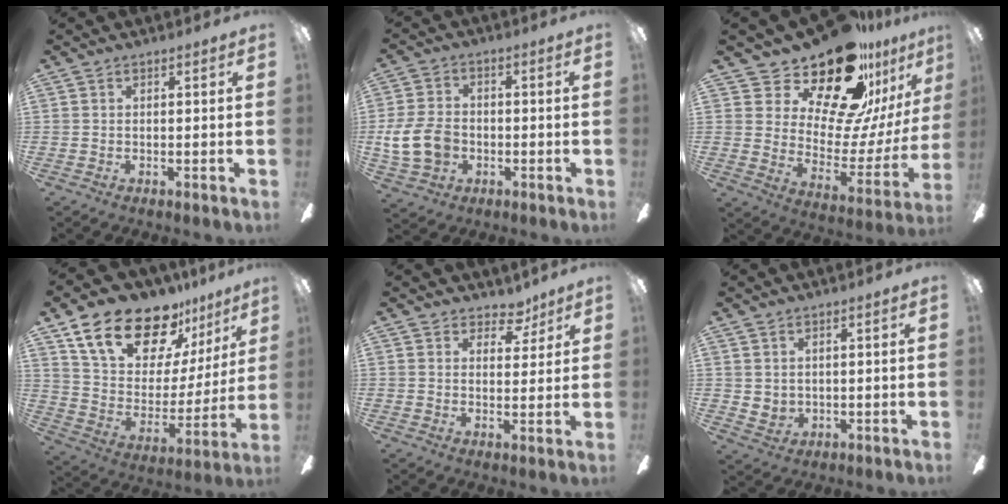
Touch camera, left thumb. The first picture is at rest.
{"total": 11.8, "force": [-2.2, 8.9, 7.4], "torque": [-0.163, 0.018, -0.038]}
{"total": 24.3, "force": [19.8, 8.7, 11.2], "torque": [-0.178, -0.146, 0.344]}
{"total": 21.0, "force": [15.6, 9.9, 10.0], "torque": [-0.177, -0.103, 0.280]}
{"total": 5.4, "force": [4.1, 3.2, 1.5], "torque": [-0.011, -0.022, 0.071]}
{"total": 3.2, "force": [2.2, 2.3, 0.3], "torque": [-0.013, -0.008, 0.042]}